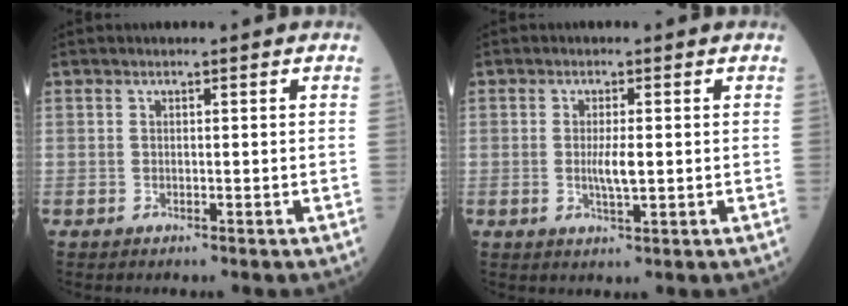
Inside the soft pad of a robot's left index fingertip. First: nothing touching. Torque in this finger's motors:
{"motor_torque": [0.49, 0.32, 0.12, 0.02]}